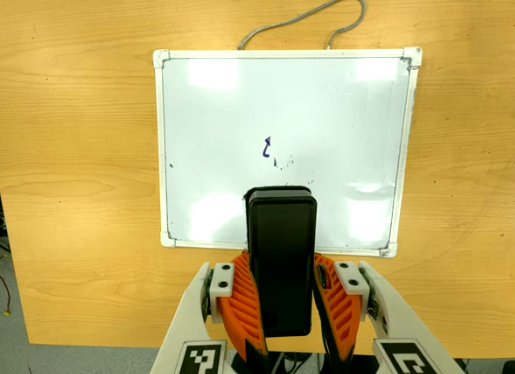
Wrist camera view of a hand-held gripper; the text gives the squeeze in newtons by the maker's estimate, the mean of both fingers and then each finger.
{"total": 12.0, "left": 10.5, "right": 13.5}